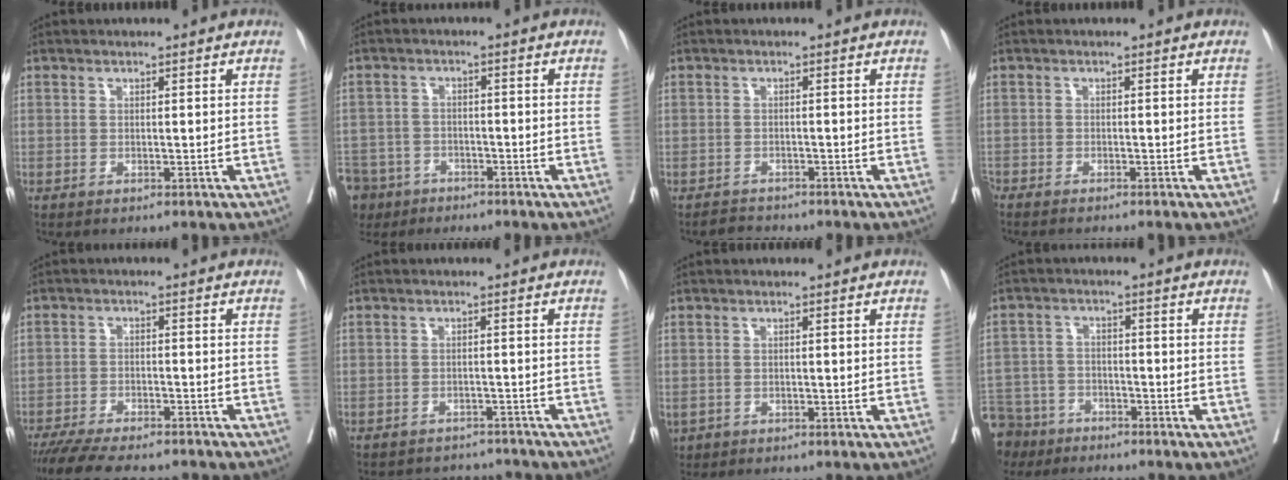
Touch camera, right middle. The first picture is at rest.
{"total": 12.3, "force": [-7.8, 8.9, 3.3], "torque": [-0.117, -0.007, -0.127]}
{"total": 1.7, "force": [-1.6, 0.4, -0.4], "torque": [0.001, -0.005, -0.028]}
{"total": 4.3, "force": [-3.9, 0.2, 1.7], "torque": [-0.018, -0.008, -0.063]}
{"total": 12.7, "force": [-11.0, 2.4, 5.7], "torque": [-0.093, -0.015, -0.164]}
{"total": 6.6, "force": [-6.4, 1.7, -0.2], "torque": [0.004, 0.014, -0.078]}
{"total": 5.2, "force": [-2.7, 4.1, 1.8], "torque": [-0.043, -0.002, -0.039]}
{"total": 11.9, "force": [-8.9, 7.4, 2.6], "torque": [-0.096, -0.004, -0.155]}